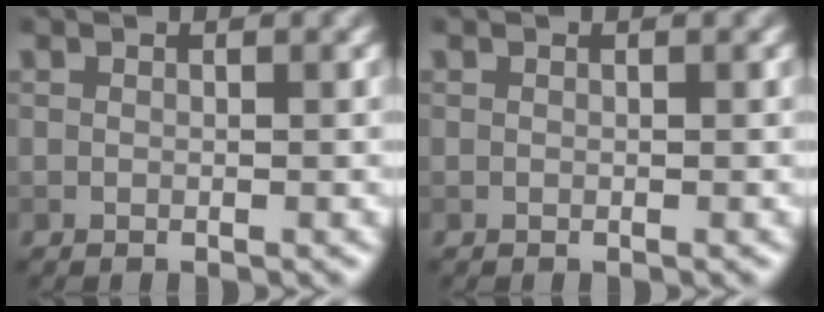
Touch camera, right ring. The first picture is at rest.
{"total": 0.0}